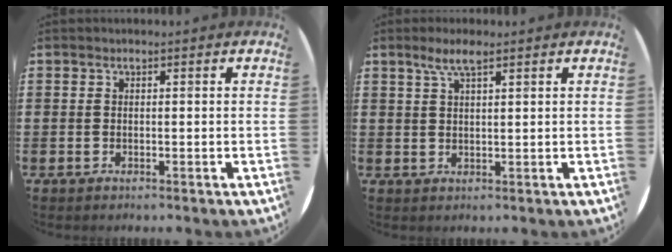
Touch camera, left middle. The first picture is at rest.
{"total": 3.5, "force": [2.3, 0.7, 2.5], "torque": [-0.054, 0.006, 0.039]}